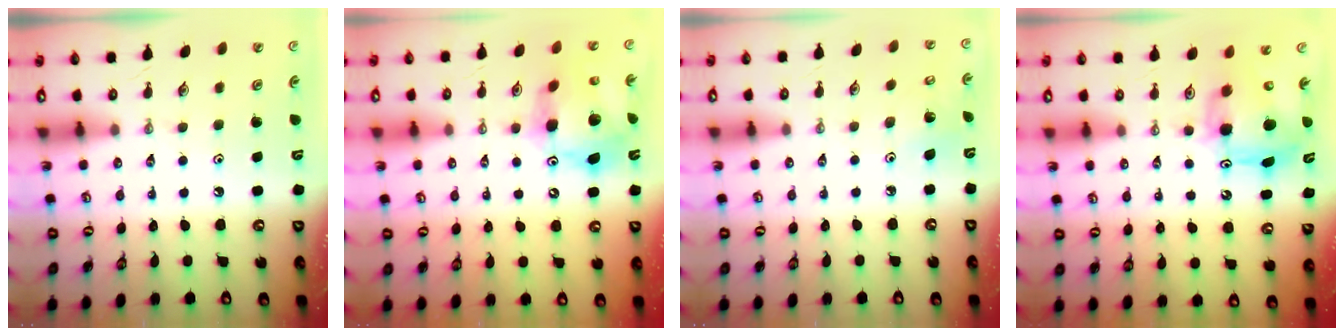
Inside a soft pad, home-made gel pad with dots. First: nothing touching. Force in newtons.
{"total": 14.5, "press": 14.4, "slide": 1.3}
{"total": 5.5, "press": 5.5, "slide": 0.4}
{"total": 9.4, "press": 9.4, "slide": 0.5}